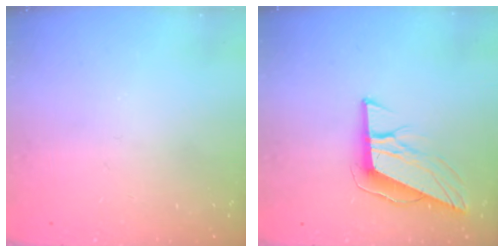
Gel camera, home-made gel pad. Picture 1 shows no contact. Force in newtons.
{"total": 10.7, "press": 10.3, "slide": 2.6}